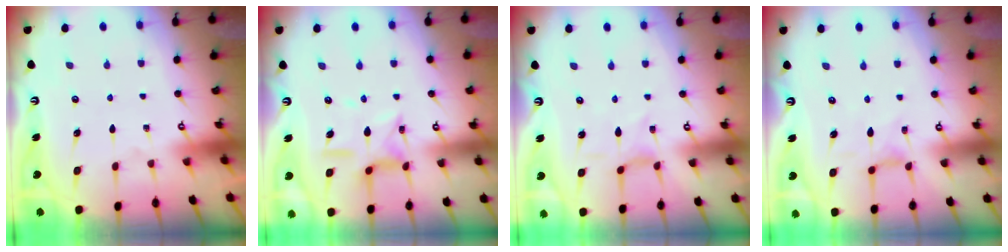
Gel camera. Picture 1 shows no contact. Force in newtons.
{"total": 10.9, "press": 10.8, "slide": 0.9}
{"total": 1.8, "press": 1.8, "slide": 0.3}
{"total": 0.7, "press": 0.6, "slide": 0.4}